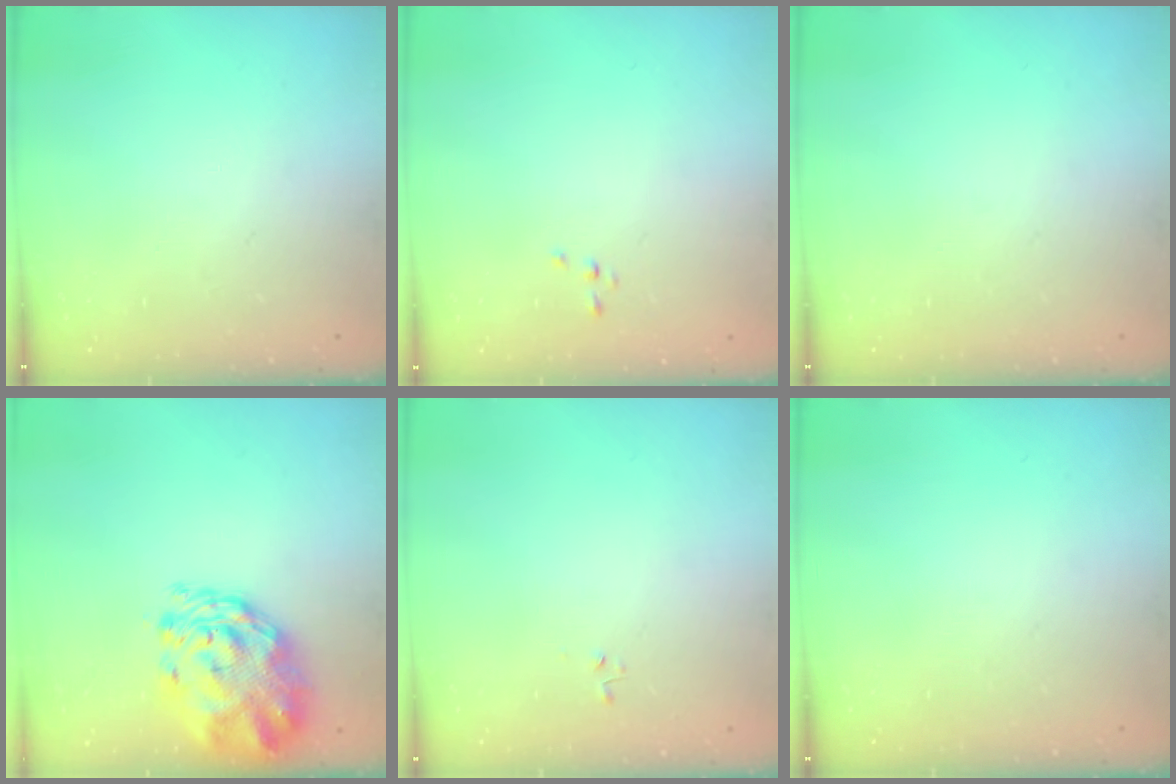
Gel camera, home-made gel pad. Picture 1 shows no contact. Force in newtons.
{"total": 0.0}
{"total": 0.0}
{"total": 3.9, "press": 3.5, "slide": 1.7}
{"total": 0.0}
{"total": 0.0}